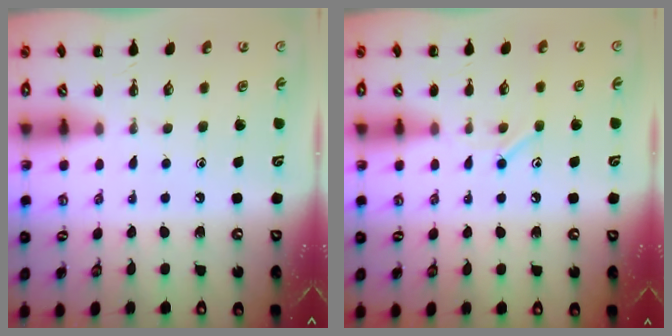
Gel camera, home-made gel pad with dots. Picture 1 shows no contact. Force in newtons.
{"total": 6.8, "press": 6.8, "slide": 0.8}